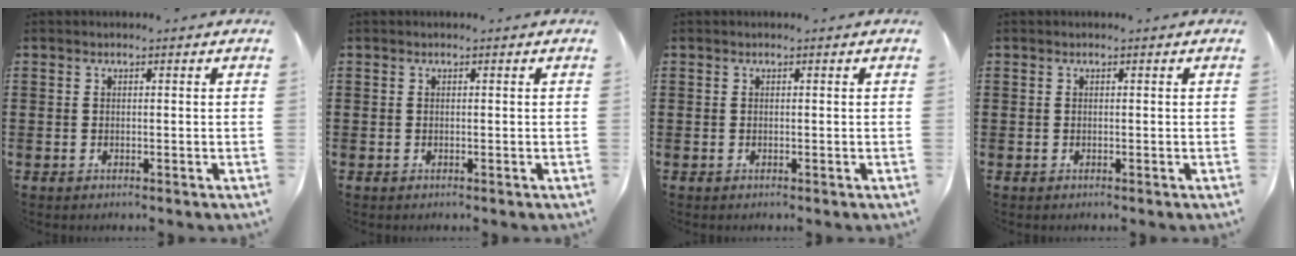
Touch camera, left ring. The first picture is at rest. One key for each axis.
{"total": 0.0}
{"total": 0.0}
{"total": 0.0}